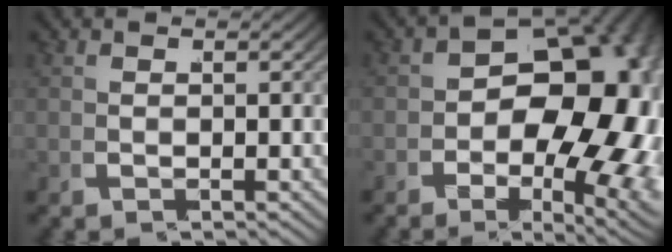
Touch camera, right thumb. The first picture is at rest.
{"total": 17.4, "force": [-0.7, 10.7, 13.8], "torque": [-0.172, -0.032, -0.003]}